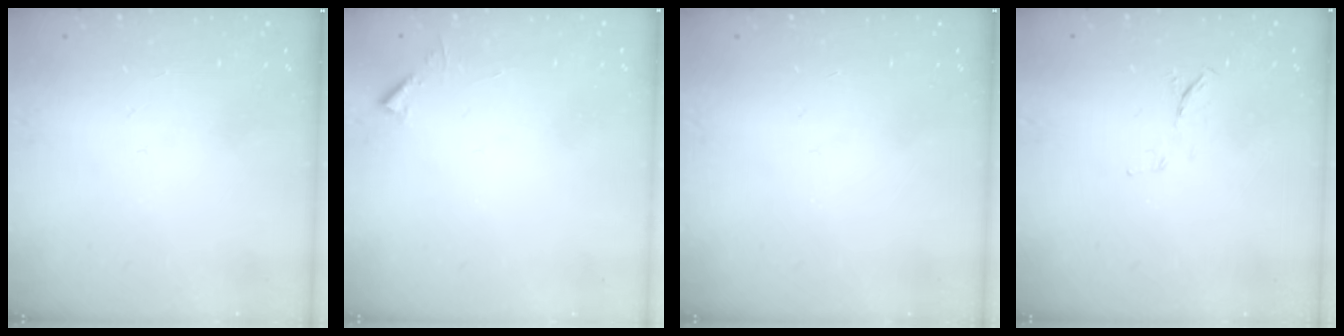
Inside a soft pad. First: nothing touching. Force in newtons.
{"total": 4.0, "press": 4.0, "slide": 0.4}
{"total": 0.0}
{"total": 5.4, "press": 5.2, "slide": 1.3}